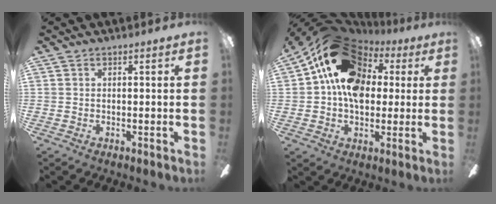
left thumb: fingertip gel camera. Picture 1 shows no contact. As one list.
[{"total": 18.3, "force": [5.3, 13.3, 11.4], "torque": [-0.206, -0.012, 0.097]}]